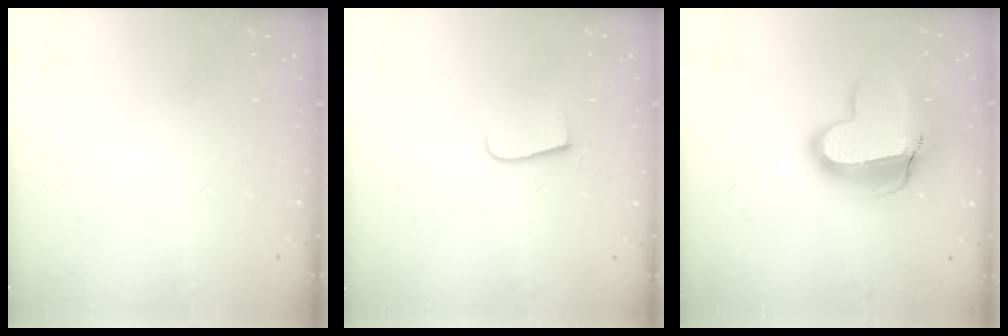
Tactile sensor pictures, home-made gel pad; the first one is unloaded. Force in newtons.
{"total": 4.8, "press": 4.8, "slide": 0.6}
{"total": 14.4, "press": 14.4, "slide": 1.1}